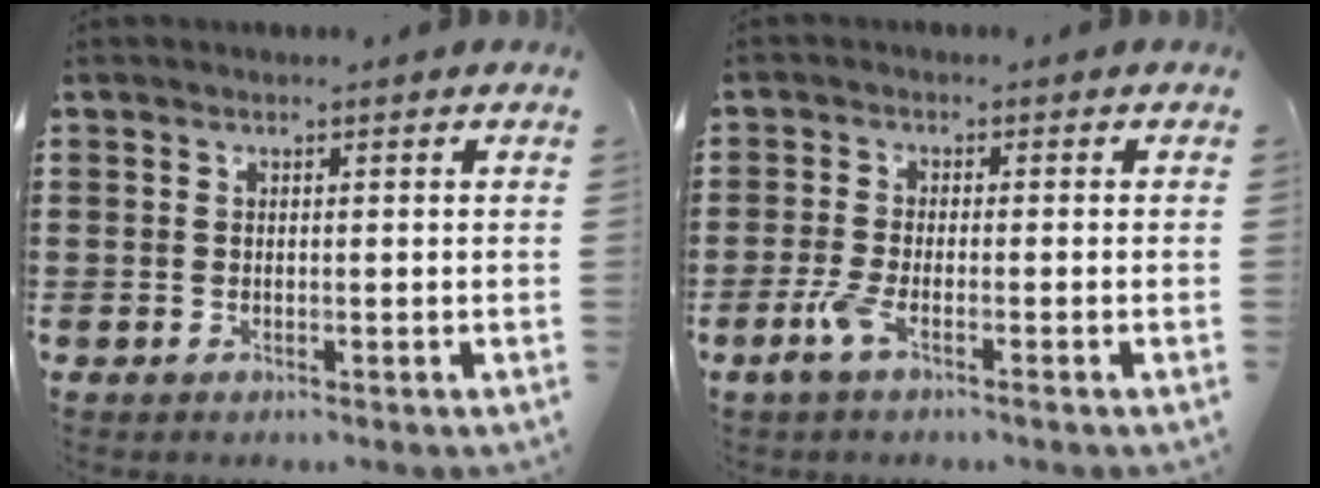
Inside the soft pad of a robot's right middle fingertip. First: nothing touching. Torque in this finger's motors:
{"motor_torque": [0.66, -0.56, 0.22, 0.07]}